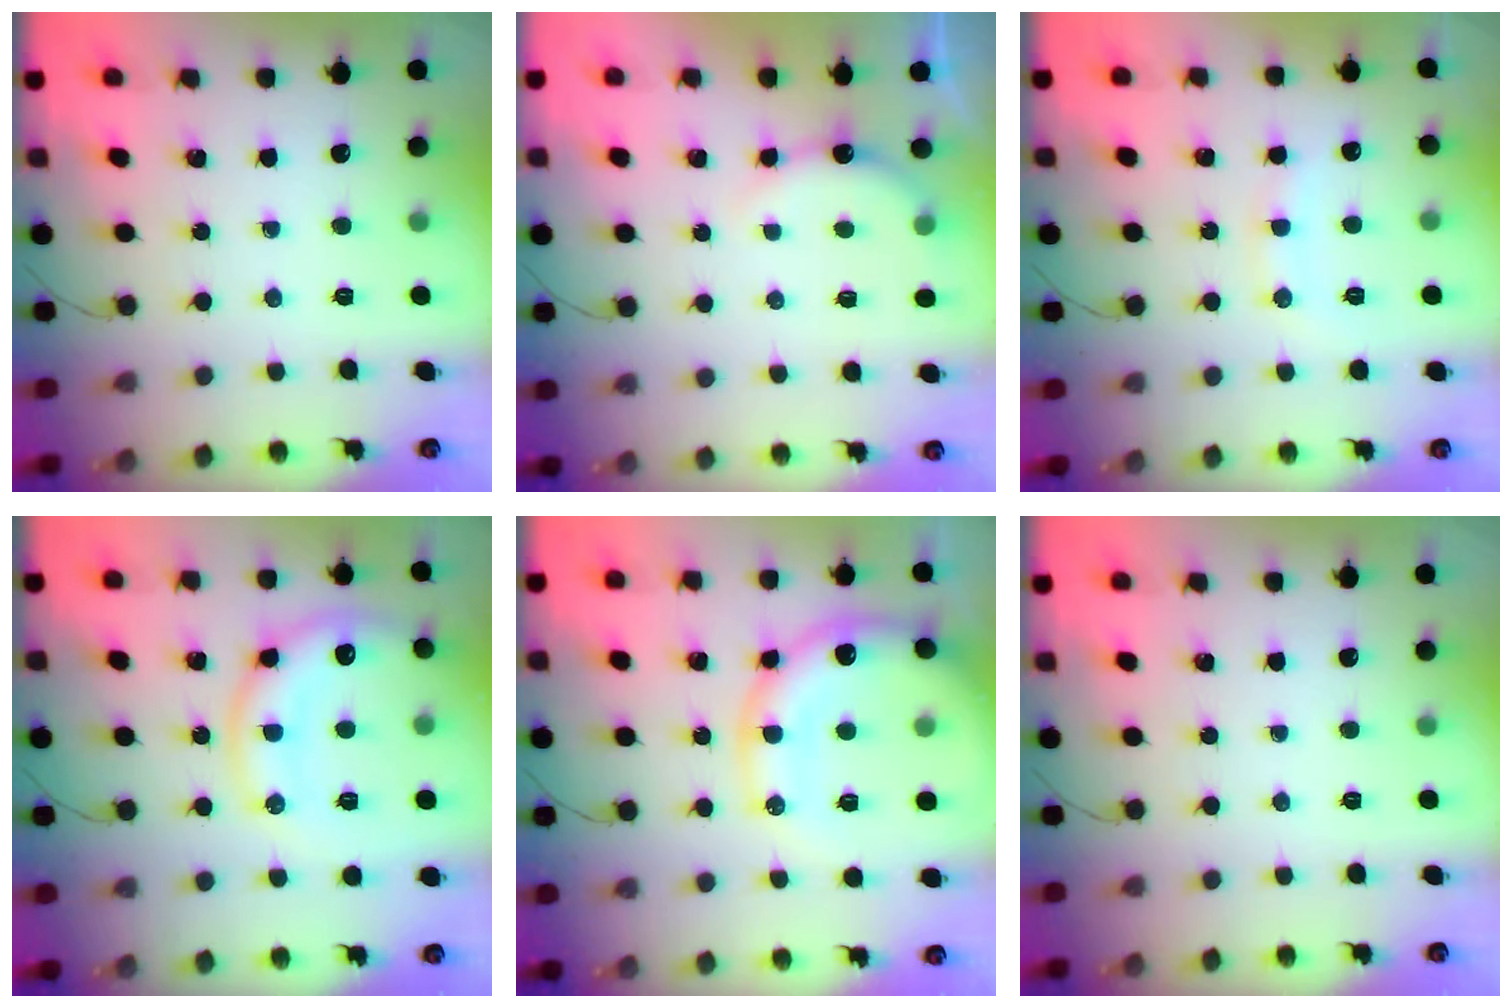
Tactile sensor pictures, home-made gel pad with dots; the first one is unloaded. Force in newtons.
{"total": 5.0, "press": 4.9, "slide": 0.9}
{"total": 8.8, "press": 8.7, "slide": 0.9}
{"total": 16.3, "press": 16.2, "slide": 1.7}
{"total": 19.2, "press": 18.8, "slide": 3.6}
{"total": 0.0}